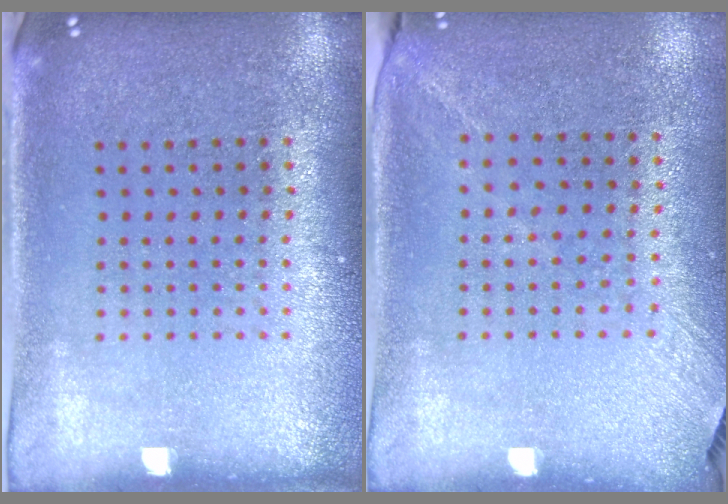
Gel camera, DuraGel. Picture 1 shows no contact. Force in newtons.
{"total": 1.2, "press": 0.9, "slide": 0.8}